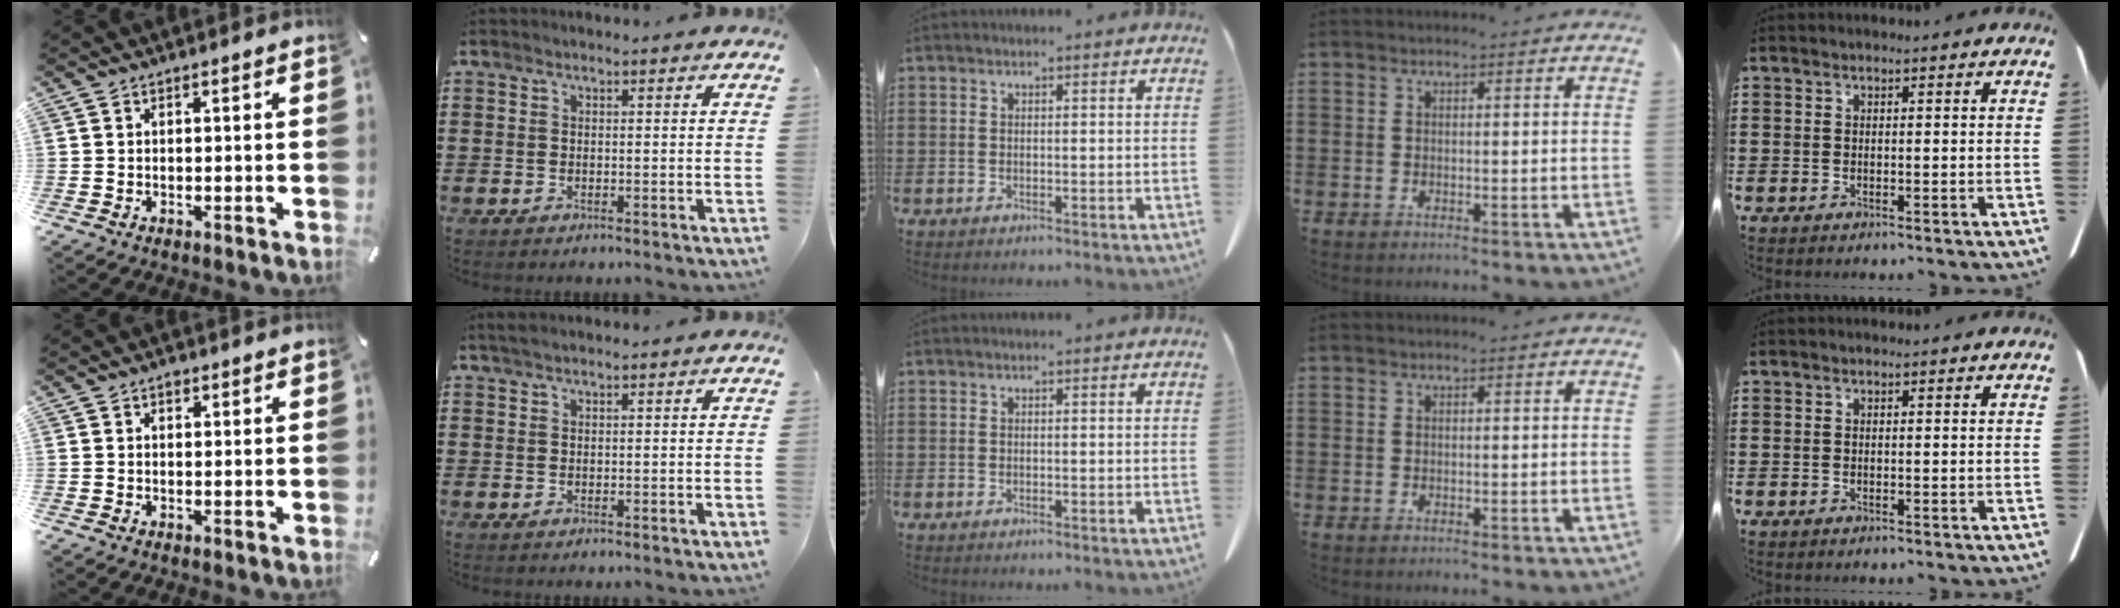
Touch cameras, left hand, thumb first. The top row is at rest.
{"thumb": {"total": 1.1, "force": [0.6, 0.8, 0.6], "torque": [-0.003, 0.000, 0.009]}, "index": {"total": 0.9, "force": [0.6, 0.0, 0.6], "torque": [-0.012, 0.001, 0.012]}}